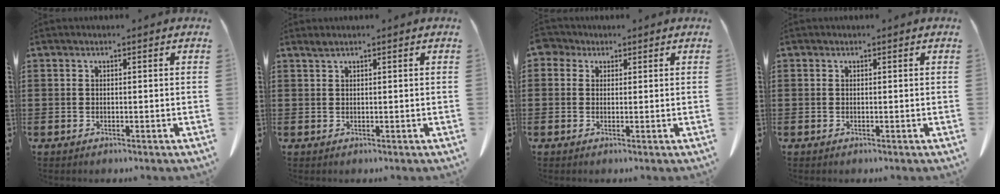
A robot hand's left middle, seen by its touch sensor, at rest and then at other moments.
{"total": 0.8, "force": [0.6, 0.0, 0.5], "torque": [-0.011, 0.000, 0.012]}
{"total": 1.9, "force": [0.9, 1.5, 0.7], "torque": [-0.020, 0.007, 0.017]}
{"total": 0.0}